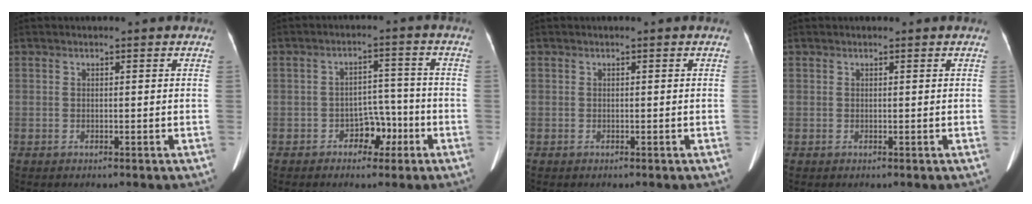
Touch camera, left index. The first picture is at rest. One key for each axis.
{"total": 4.7, "fx": -2.5, "fy": 2.9, "fz": 2.7, "tx": -0.037, "ty": 0.018, "tz": -0.039}
{"total": 0.0}
{"total": 0.0}